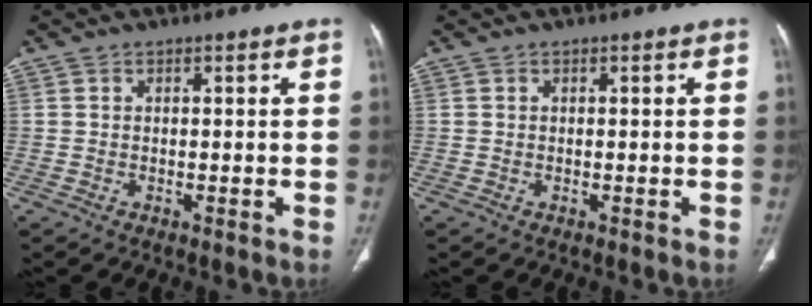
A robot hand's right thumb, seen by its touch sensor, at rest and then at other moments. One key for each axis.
{"total": 0.0}